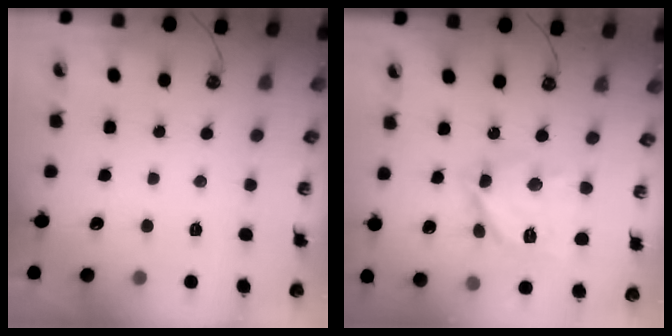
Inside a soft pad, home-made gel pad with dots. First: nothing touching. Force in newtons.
{"total": 14.2, "press": 14.2, "slide": 1.0}